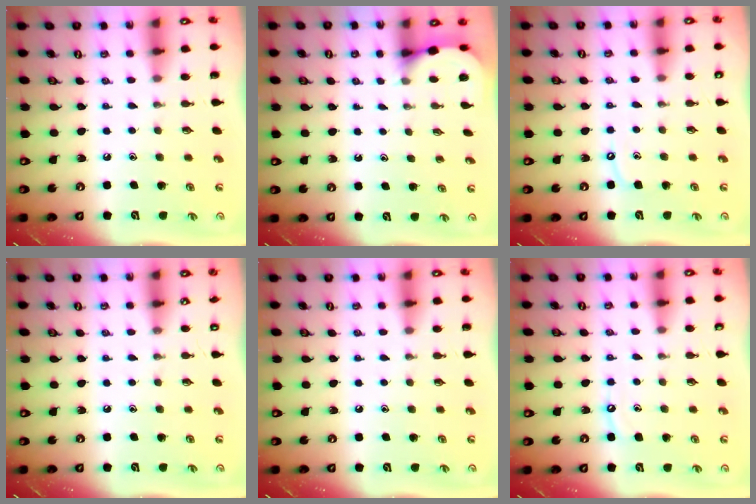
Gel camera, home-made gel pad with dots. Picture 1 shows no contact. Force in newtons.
{"total": 2.6, "press": 2.6, "slide": 0.2}
{"total": 4.1, "press": 4.0, "slide": 0.6}
{"total": 0.0}
{"total": 0.0}
{"total": 4.4, "press": 4.4, "slide": 0.5}